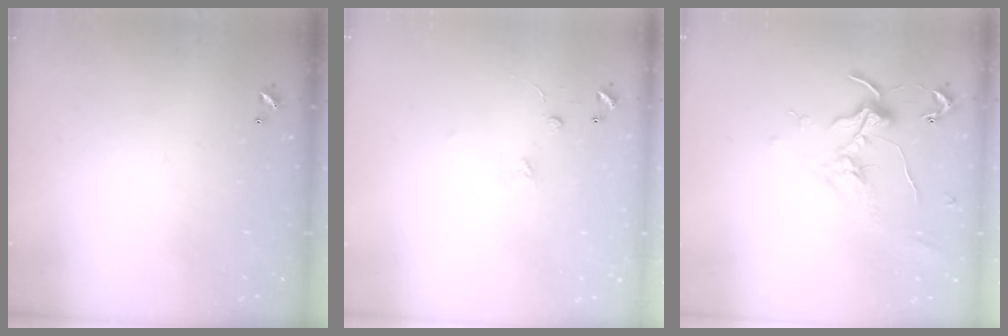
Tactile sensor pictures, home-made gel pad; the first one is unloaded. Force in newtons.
{"total": 2.5, "press": 2.3, "slide": 1.0}
{"total": 0.7, "press": 0.3, "slide": 0.7}